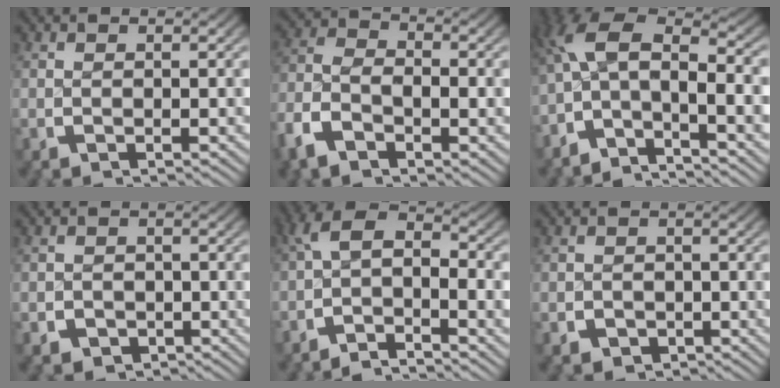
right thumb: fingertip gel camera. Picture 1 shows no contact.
{"total": 5.6, "force": [-1.9, 3.8, 3.6], "torque": [-0.090, -0.013, -0.033]}
{"total": 9.0, "force": [-0.9, 5.8, 6.9], "torque": [-0.146, -0.020, -0.024]}
{"total": 3.0, "force": [-1.7, 2.3, 0.9], "torque": [-0.011, -0.018, -0.021]}
{"total": 5.0, "force": [-0.6, 3.0, 4.0], "torque": [-0.064, -0.004, -0.019]}
{"total": 2.5, "force": [-1.4, 2.0, 0.7], "torque": [-0.010, -0.015, -0.017]}